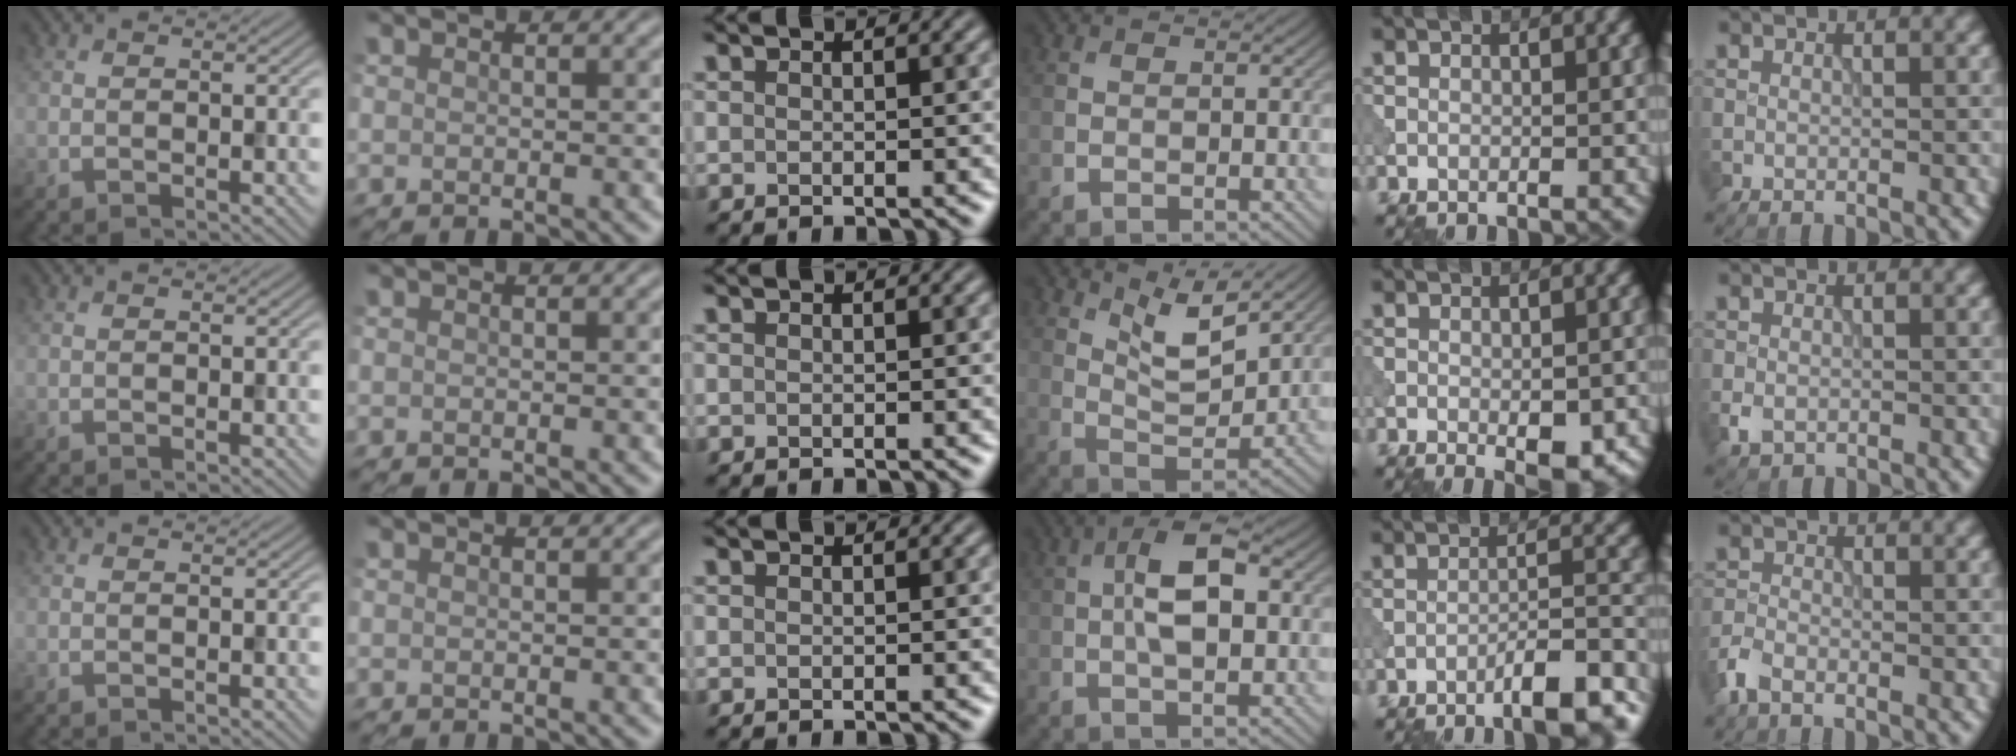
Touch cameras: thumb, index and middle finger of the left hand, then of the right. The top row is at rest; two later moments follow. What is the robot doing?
{"motion": "shake", "object": "bell"}